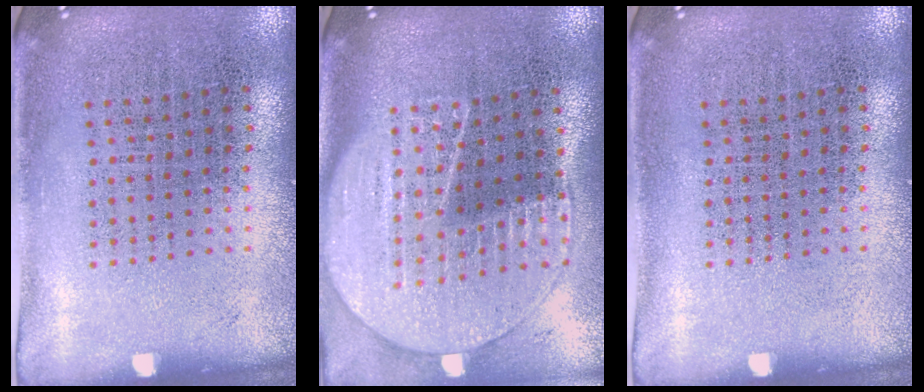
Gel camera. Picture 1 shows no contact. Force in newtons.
{"total": 2.0, "press": 1.8, "slide": 0.9}
{"total": 0.0}